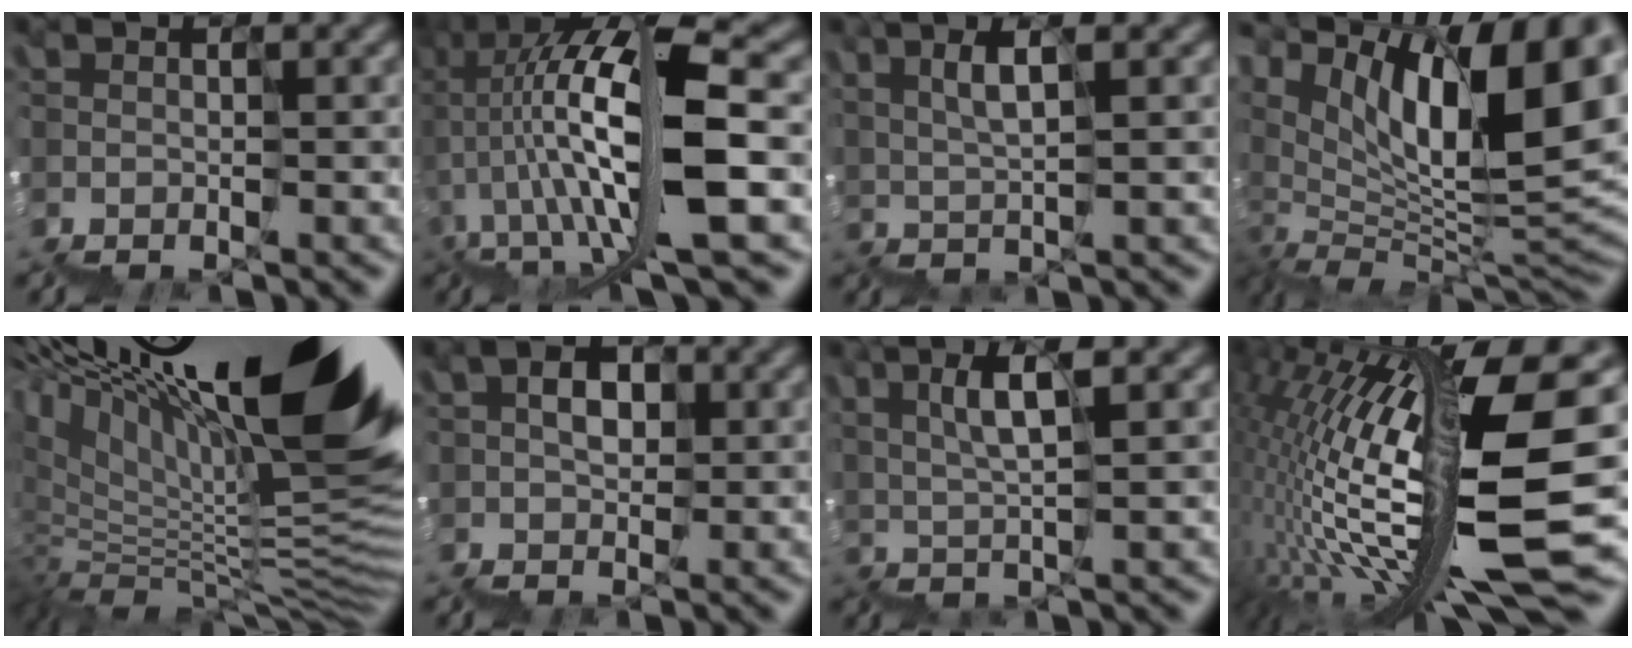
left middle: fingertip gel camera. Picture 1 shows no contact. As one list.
[{"total": 12.4, "force": [2.7, 3.6, 11.5], "torque": [-0.230, 0.012, 0.071]}, {"total": 2.4, "force": [2.1, 0.0, 1.2], "torque": [-0.008, 0.011, 0.047]}, {"total": 13.8, "force": [6.6, 4.5, 11.2], "torque": [-0.156, 0.023, 0.136]}, {"total": 16.7, "force": [8.9, 4.4, 13.4], "torque": [-0.191, 0.045, 0.173]}, {"total": 2.6, "force": [1.2, 2.0, 1.2], "torque": [-0.008, 0.019, 0.020]}, {"total": 3.2, "force": [2.3, 0.1, 2.2], "torque": [-0.029, 0.012, 0.050]}, {"total": 14.7, "force": [2.1, 3.4, 14.1], "torque": [-0.259, 0.006, 0.050]}]